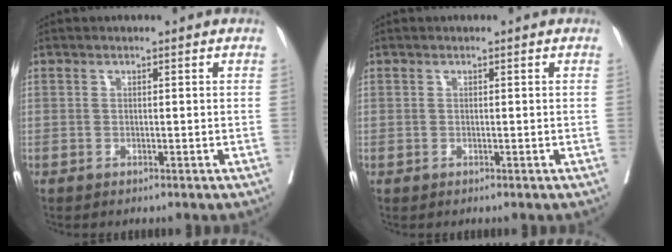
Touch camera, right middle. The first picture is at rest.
{"total": 0.0}